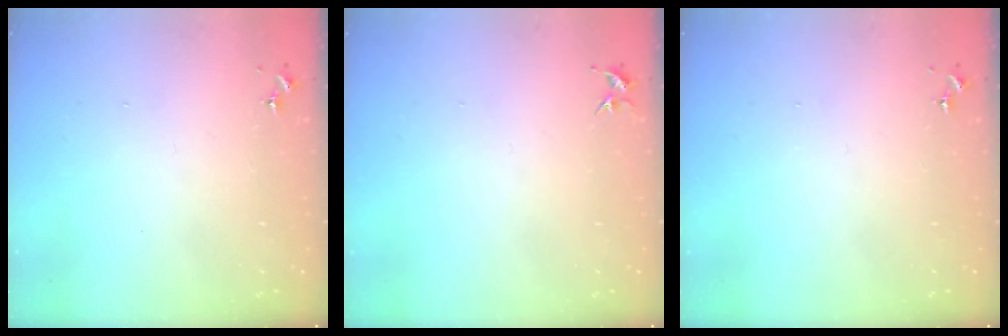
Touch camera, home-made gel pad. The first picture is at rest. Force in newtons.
{"total": 3.7, "press": 3.7, "slide": 0.4}
{"total": 0.0}